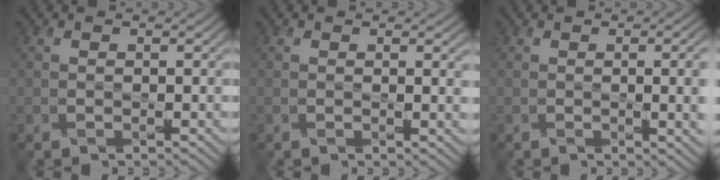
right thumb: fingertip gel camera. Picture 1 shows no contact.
{"total": 1.6, "force": [0.4, 0.2, 1.5], "torque": [-0.026, -0.001, 0.005]}
{"total": 6.6, "force": [-0.5, 2.2, 6.2], "torque": [-0.060, 0.000, -0.001]}